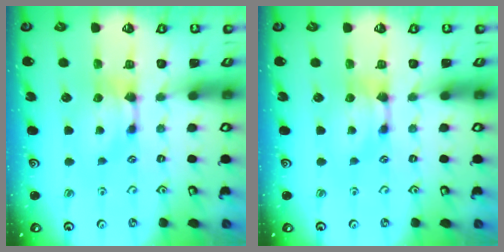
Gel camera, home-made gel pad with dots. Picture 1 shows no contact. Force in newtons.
{"total": 0.0}